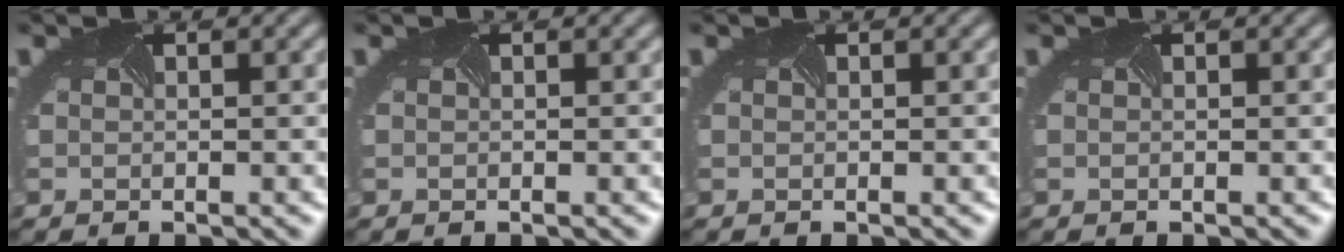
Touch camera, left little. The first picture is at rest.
{"total": 0.0}
{"total": 0.0}
{"total": 0.0}